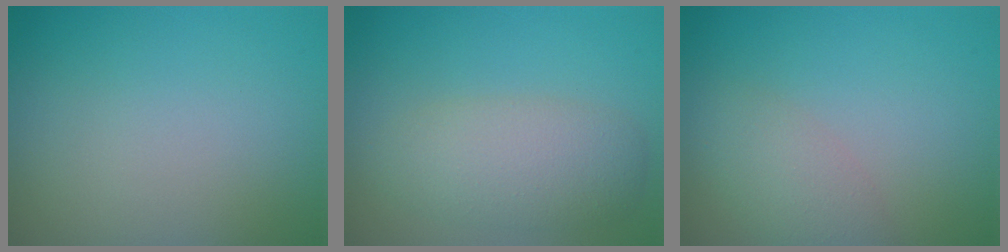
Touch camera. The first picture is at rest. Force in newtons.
{"total": 4.6, "press": 4.5, "slide": 0.3}
{"total": 2.8, "press": 2.8, "slide": 0.1}